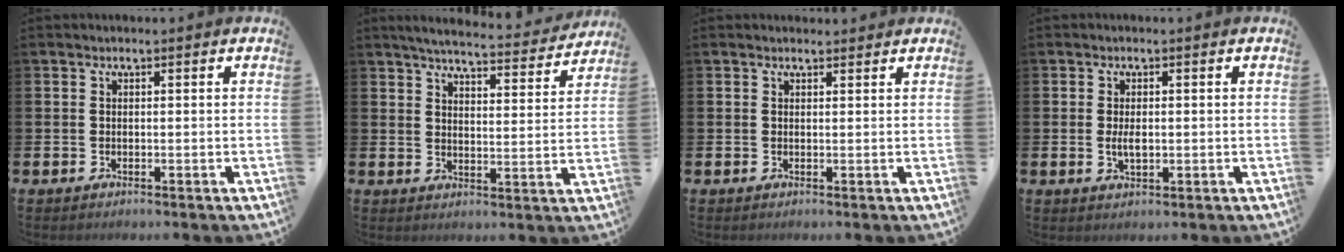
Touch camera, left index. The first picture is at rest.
{"total": 5.4, "force": [5.1, 0.4, 1.7], "torque": [-0.042, -0.036, 0.085]}
{"total": 0.8, "force": [0.8, 0.2, 0.1], "torque": [0.005, 0.000, 0.012]}
{"total": 2.4, "force": [0.0, 1.1, 2.1], "torque": [-0.032, -0.001, -0.003]}